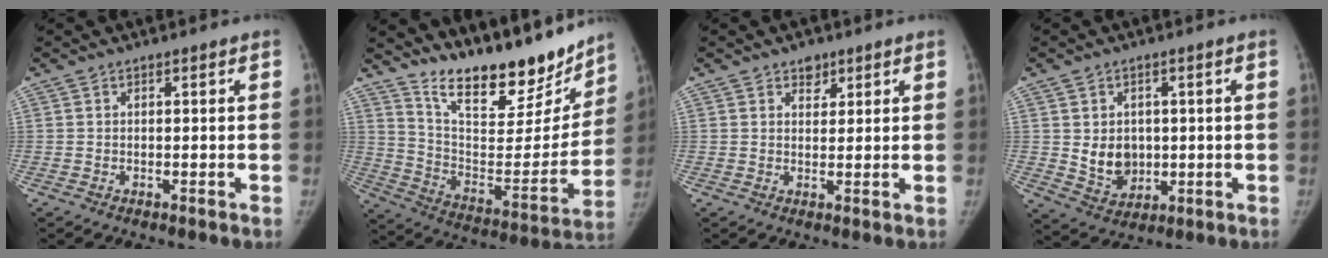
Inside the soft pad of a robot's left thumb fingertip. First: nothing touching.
{"total": 24.8, "force": [20.0, 8.0, 12.3], "torque": [-0.151, -0.109, 0.310]}
{"total": 2.8, "force": [1.8, 1.9, 1.0], "torque": [0.005, -0.011, 0.027]}
{"total": 7.1, "force": [0.3, 5.8, 4.1], "torque": [-0.035, -0.009, 0.023]}